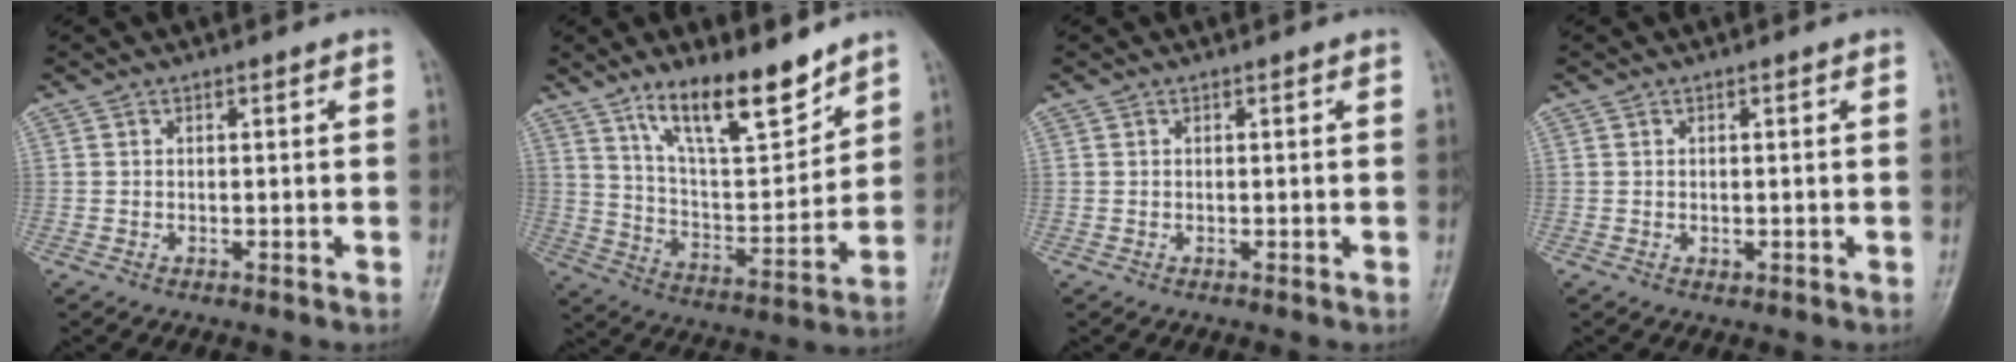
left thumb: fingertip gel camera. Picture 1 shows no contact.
{"total": 15.5, "force": [11.1, 4.6, 9.7], "torque": [-0.134, -0.076, 0.203]}
{"total": 0.0}
{"total": 0.8, "force": [0.1, 0.6, 0.6], "torque": [-0.005, -0.001, 0.003]}